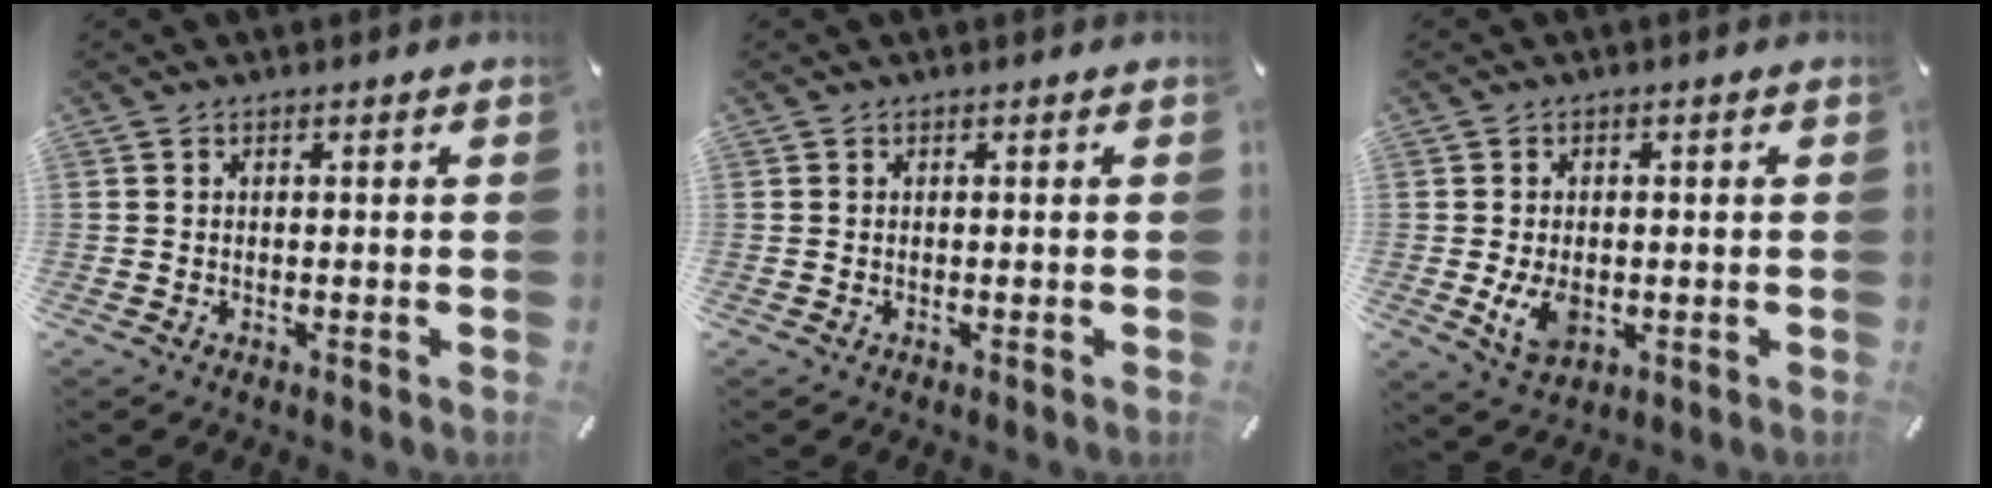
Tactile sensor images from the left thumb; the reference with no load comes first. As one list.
[{"total": 0.0}, {"total": 6.5, "force": [-0.9, 4.7, 4.5], "torque": [-0.094, -0.003, -0.015]}]